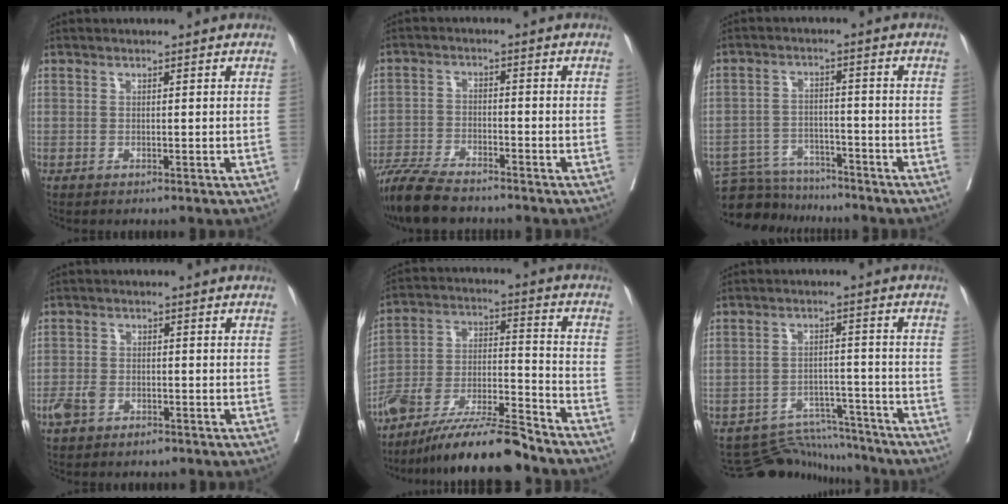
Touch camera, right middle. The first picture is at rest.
{"total": 9.7, "force": [-8.3, 1.7, 4.6], "torque": [-0.083, -0.026, -0.146]}
{"total": 9.1, "force": [-8.8, 2.3, 0.5], "torque": [-0.008, 0.009, -0.145]}
{"total": 4.0, "force": [-2.1, 2.4, 2.4], "torque": [-0.050, 0.003, -0.031]}
{"total": 15.5, "force": [-13.3, 1.2, 7.9], "torque": [-0.146, 0.001, -0.240]}
{"total": 9.2, "force": [-8.9, 1.7, -1.3], "torque": [0.022, 0.024, -0.135]}